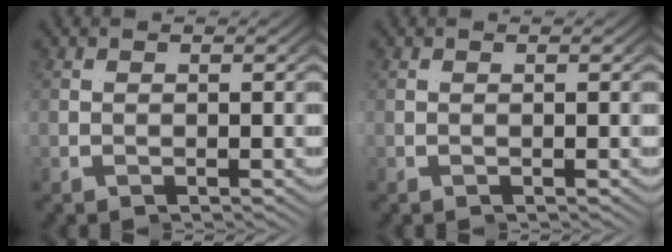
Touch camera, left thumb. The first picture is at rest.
{"total": 0.0}